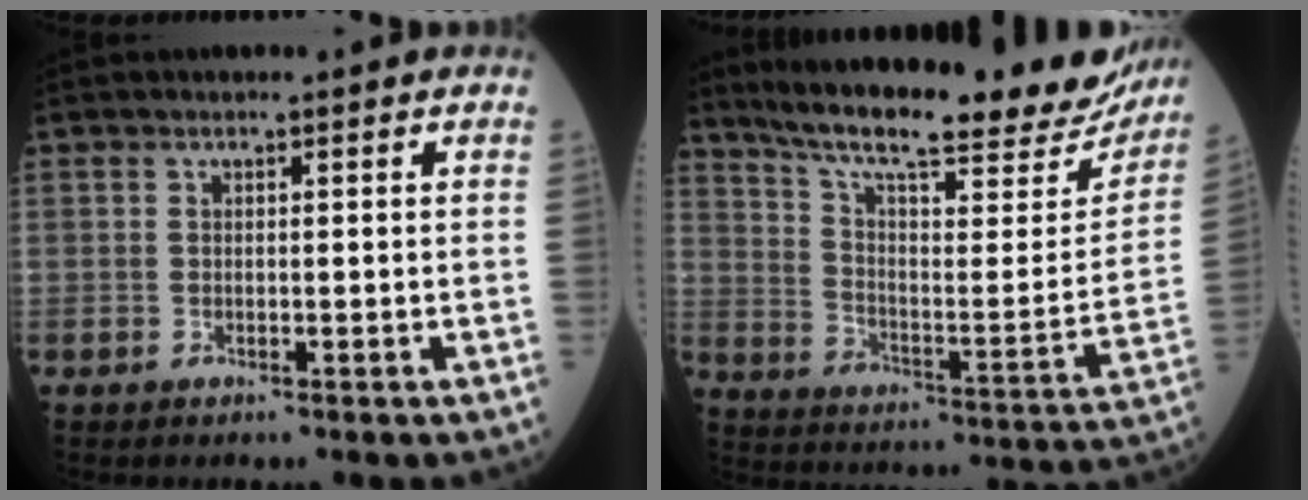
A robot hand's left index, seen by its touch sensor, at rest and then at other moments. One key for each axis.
{"total": 28.6, "fx": 24.4, "fy": 4.5, "fz": 14.1, "tx": -0.229, "ty": -0.050, "tz": 0.329}